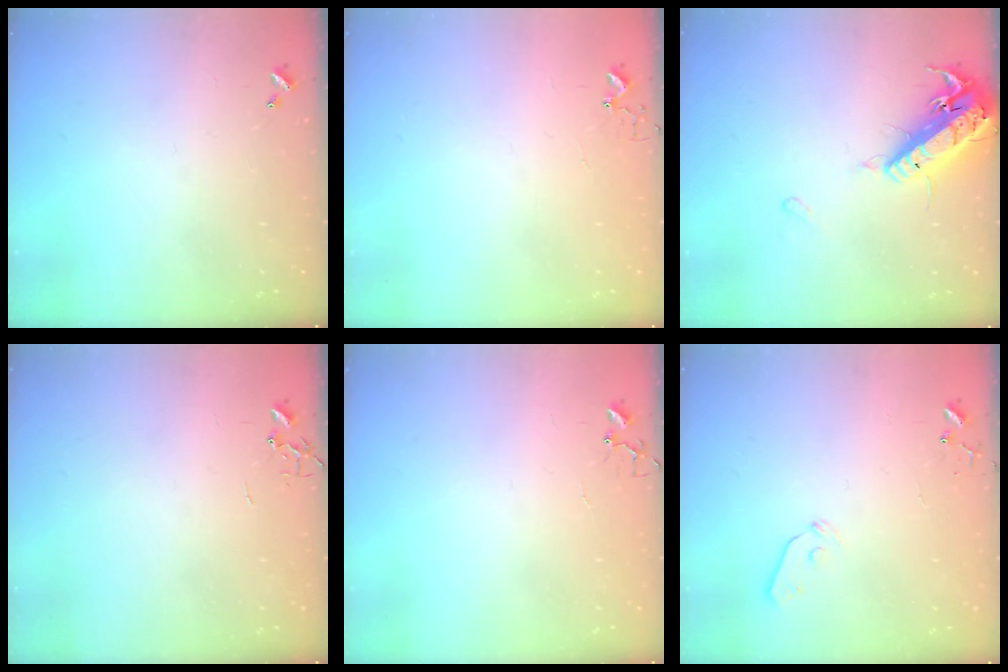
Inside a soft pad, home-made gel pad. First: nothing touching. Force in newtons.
{"total": 2.7, "press": 2.7, "slide": 0.2}
{"total": 17.3, "press": 16.9, "slide": 3.7}
{"total": 0.0}
{"total": 3.8, "press": 3.7, "slide": 0.3}
{"total": 4.4, "press": 4.3, "slide": 0.6}